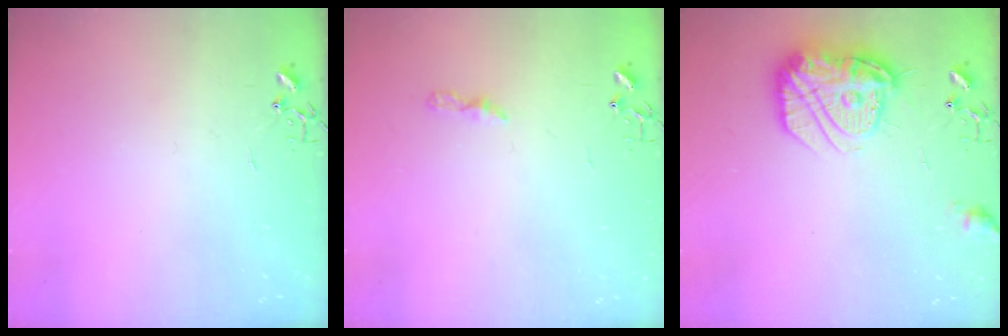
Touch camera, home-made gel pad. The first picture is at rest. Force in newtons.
{"total": 3.7, "press": 3.7, "slide": 0.4}
{"total": 17.4, "press": 17.4, "slide": 1.3}